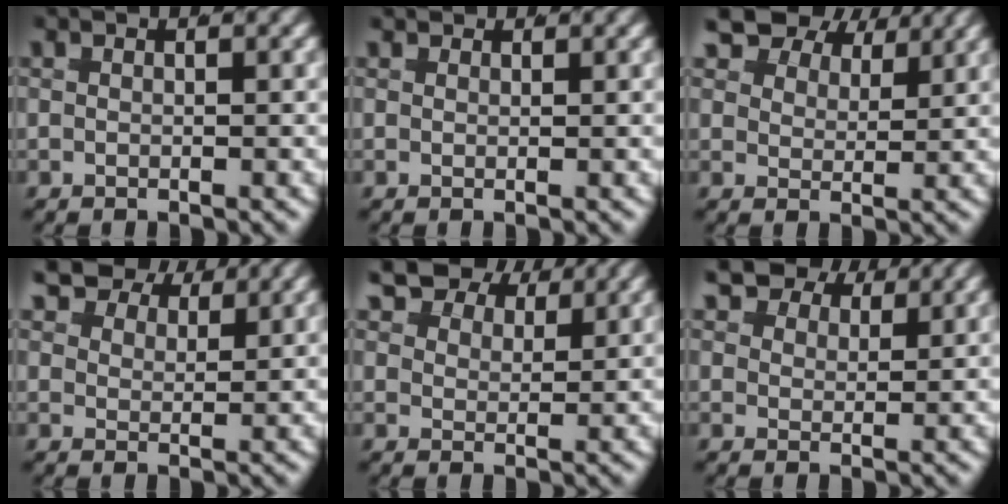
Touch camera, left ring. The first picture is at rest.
{"total": 0.8, "force": [0.8, 0.1, 0.0], "torque": [-0.002, -0.002, 0.015]}
{"total": 8.4, "force": [5.2, 5.2, 4.1], "torque": [-0.064, 0.009, 0.071]}
{"total": 6.9, "force": [4.9, 3.6, 3.1], "torque": [-0.047, 0.009, 0.070]}
{"total": 7.7, "force": [5.1, 4.4, 3.6], "torque": [-0.054, 0.009, 0.071]}
{"total": 6.6, "force": [4.5, 3.8, 3.0], "torque": [-0.046, 0.007, 0.064]}